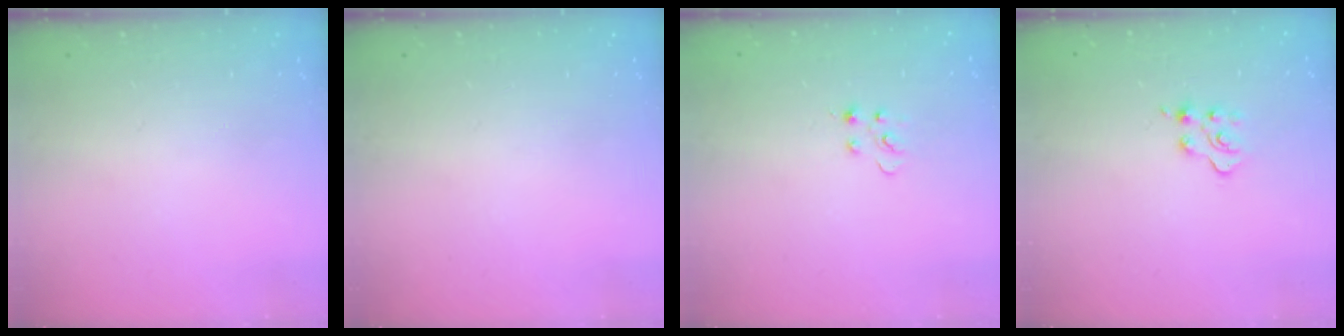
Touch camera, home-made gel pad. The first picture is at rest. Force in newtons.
{"total": 0.0}
{"total": 2.9, "press": 2.9, "slide": 0.4}
{"total": 3.9, "press": 3.9, "slide": 0.5}